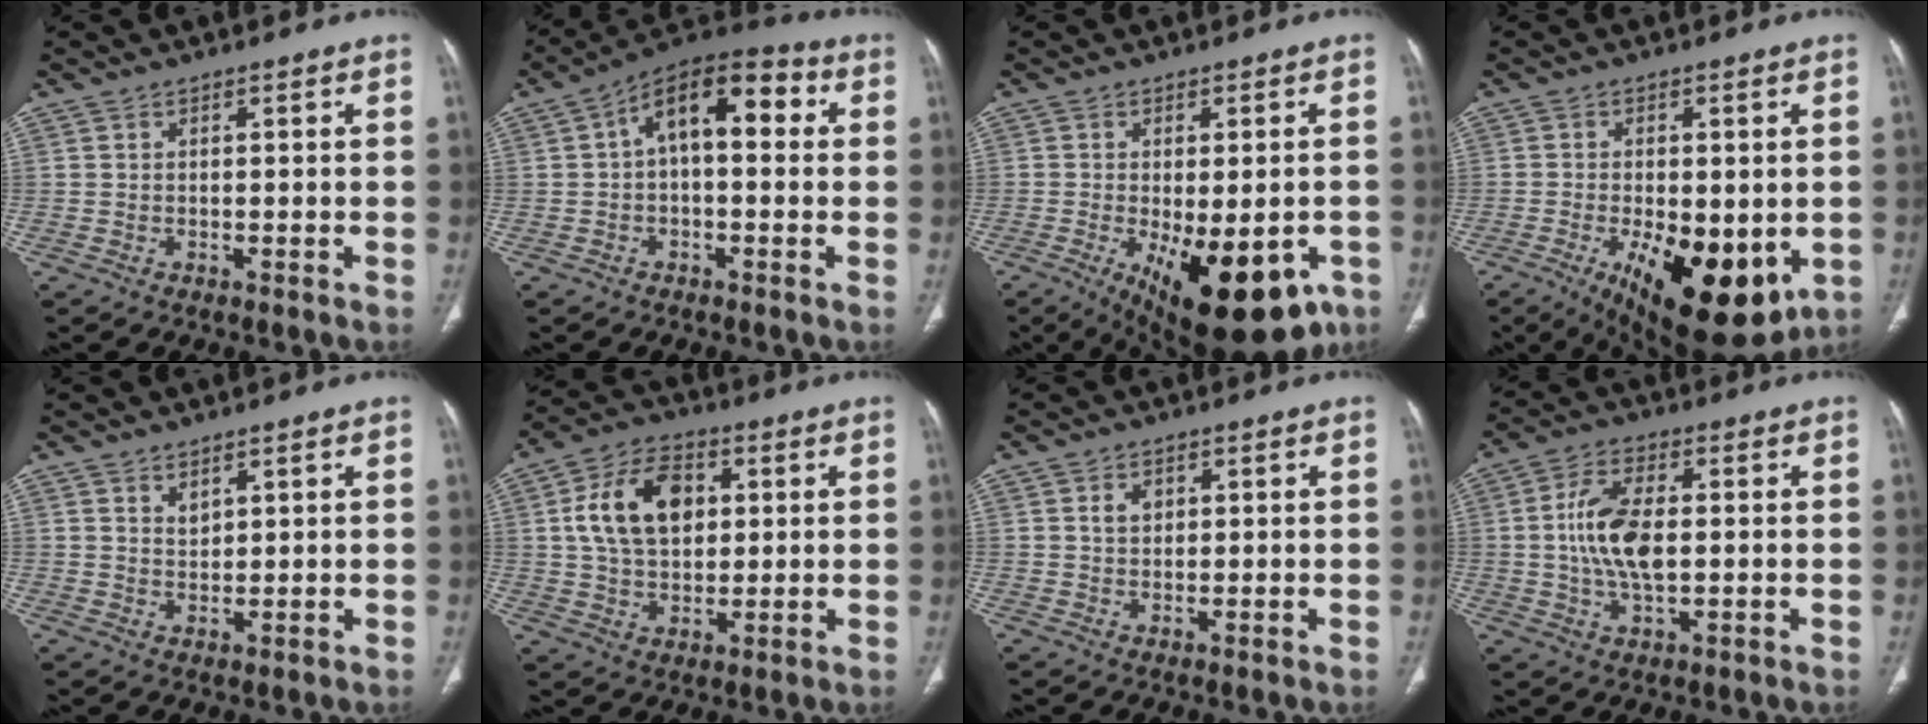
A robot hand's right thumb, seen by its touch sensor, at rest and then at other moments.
{"total": 13.3, "force": [2.1, 6.8, 11.2], "torque": [-0.149, 0.042, 0.023]}
{"total": 18.5, "force": [-8.2, 8.1, 14.5], "torque": [-0.157, -0.009, -0.099]}
{"total": 18.5, "force": [-5.9, 8.4, 15.4], "torque": [-0.193, -0.019, -0.067]}
{"total": 2.1, "force": [1.5, 1.1, 1.0], "torque": [-0.012, -0.015, 0.033]}
{"total": 13.7, "force": [2.9, 9.0, 9.8], "torque": [-0.153, 0.006, 0.049]}
{"total": 2.4, "force": [0.8, 1.8, 1.4], "torque": [-0.017, -0.002, 0.016]}
{"total": 10.6, "force": [0.3, 5.4, 9.2], "torque": [-0.183, 0.003, 0.006]}